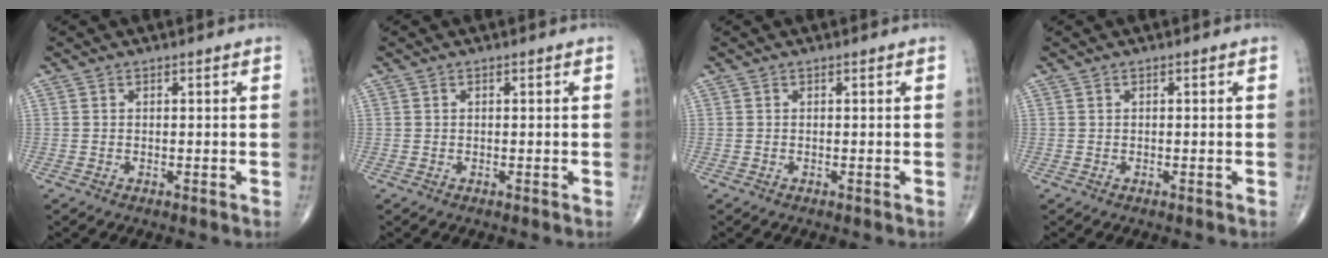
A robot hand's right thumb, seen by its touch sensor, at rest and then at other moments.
{"total": 0.0}
{"total": 0.0}
{"total": 0.0}